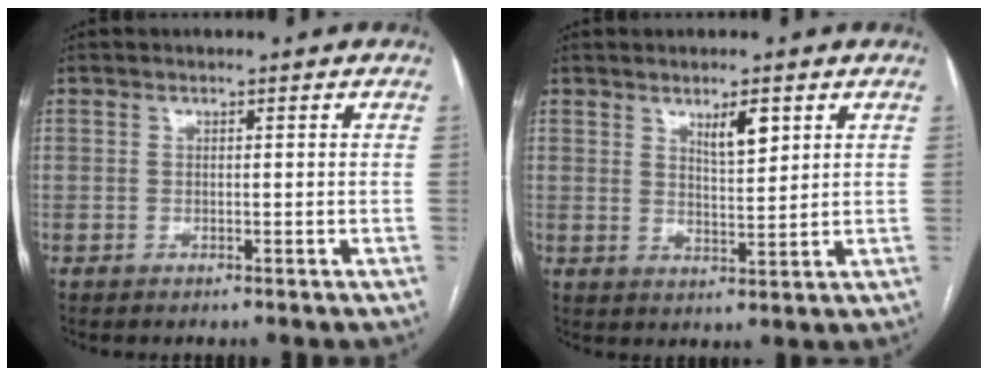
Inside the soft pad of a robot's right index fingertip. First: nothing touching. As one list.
[{"total": 4.3, "force": [2.4, 1.0, 3.3], "torque": [-0.059, -0.004, 0.045]}]